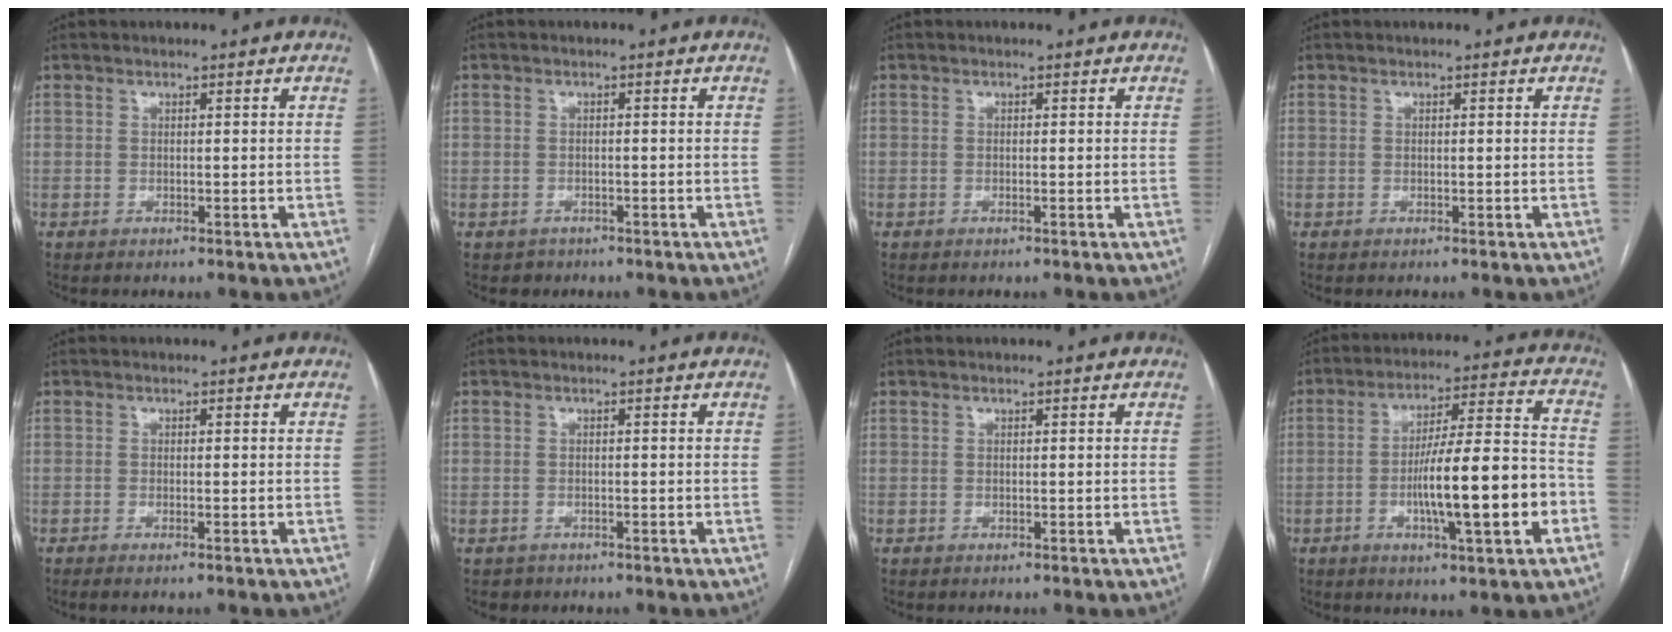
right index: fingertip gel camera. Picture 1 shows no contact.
{"total": 2.2, "force": [-1.2, 1.8, -0.3], "torque": [0.003, 0.009, -0.018]}
{"total": 0.0}
{"total": 0.0}
{"total": 1.0, "force": [-0.6, -0.2, 0.8], "torque": [-0.014, -0.002, -0.010]}
{"total": 1.6, "force": [-0.9, 1.3, -0.2], "torque": [-0.004, 0.006, -0.013]}
{"total": 0.0}
{"total": 15.3, "force": [-4.2, 1.4, 14.6], "torque": [-0.238, 0.009, -0.061]}